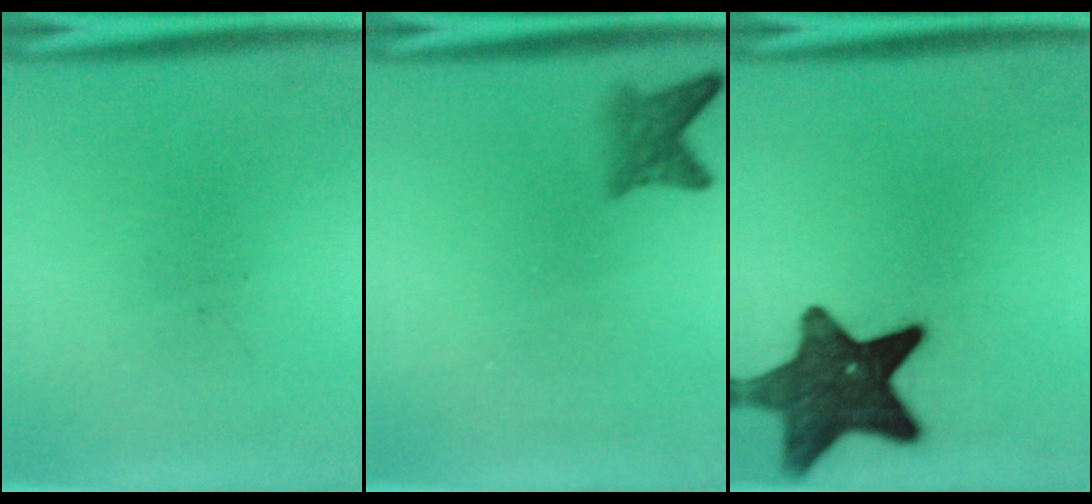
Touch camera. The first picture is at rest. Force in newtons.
{"total": 2.8}
{"total": 13.2}